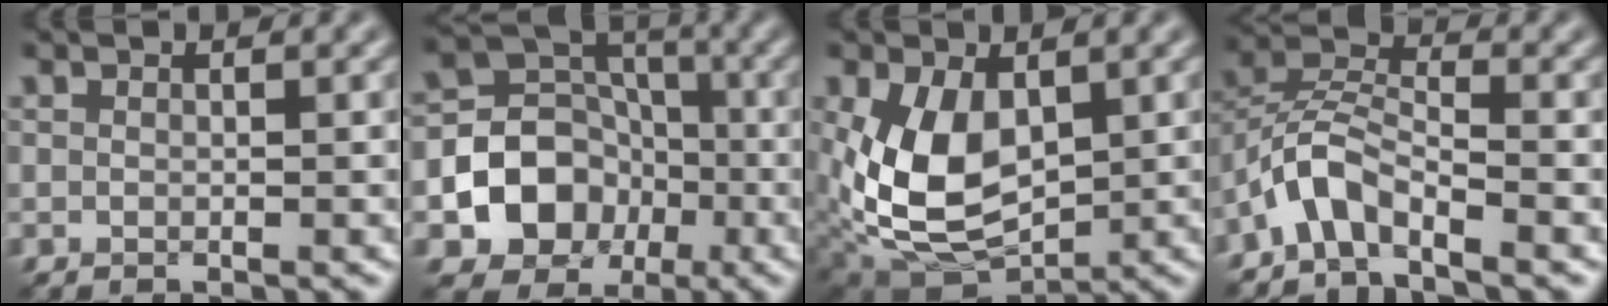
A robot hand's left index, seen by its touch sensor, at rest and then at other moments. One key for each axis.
{"total": 8.0, "fx": -2.8, "fy": 6.6, "fz": 3.6, "tx": -0.043, "ty": 0.001, "tz": -0.068}
{"total": 8.0, "fx": 0.4, "fy": 4.9, "fz": 6.4, "tx": -0.145, "ty": -0.008, "tz": 0.010}
{"total": 3.9, "fx": -3.0, "fy": 1.1, "fz": 2.3, "tx": -0.046, "ty": 0.016, "tz": -0.069}